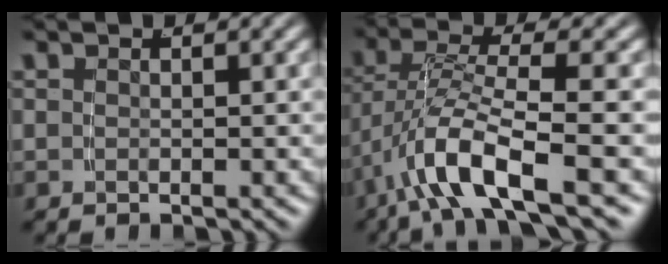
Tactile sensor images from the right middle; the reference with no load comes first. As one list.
[{"total": 5.5, "force": [-1.8, 1.6, 5.0], "torque": [-0.116, -0.019, -0.016]}]